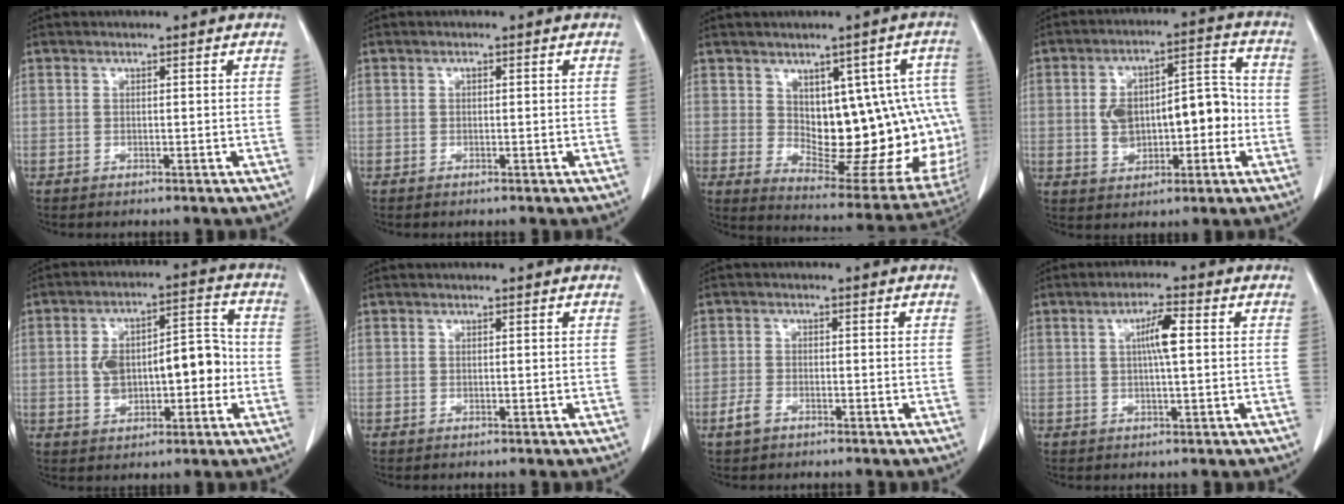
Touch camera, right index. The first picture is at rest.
{"total": 0.0}
{"total": 18.1, "force": [1.6, 8.6, 15.8], "torque": [-0.149, 0.017, 0.048]}
{"total": 11.7, "force": [-1.0, 6.1, 10.0], "torque": [-0.162, 0.042, -0.001]}
{"total": 11.4, "force": [-0.9, 5.5, 10.0], "torque": [-0.165, 0.040, -0.003]}
{"total": 0.0}
{"total": 2.5, "force": [-1.5, 1.2, 1.5], "torque": [-0.042, -0.002, -0.027]}
{"total": 4.6, "force": [0.8, 0.4, 4.5], "torque": [-0.083, 0.004, 0.011]}